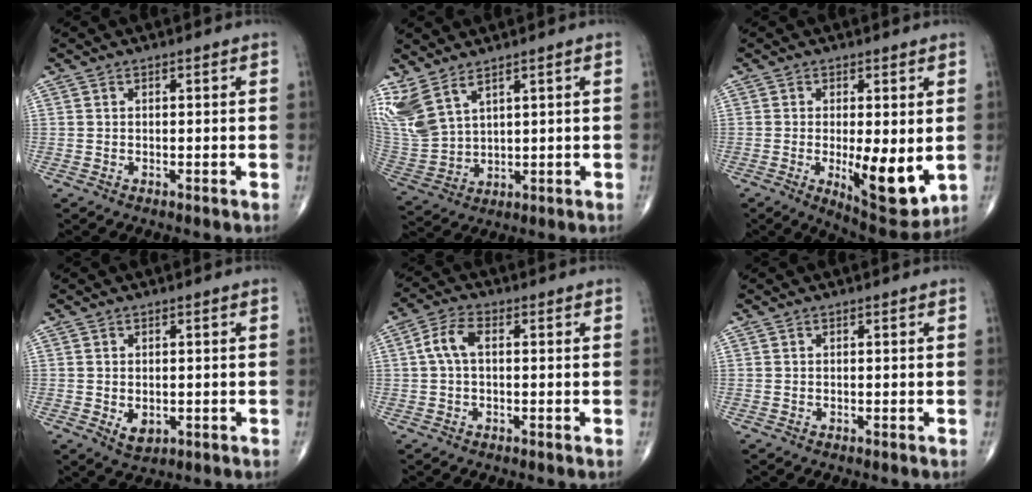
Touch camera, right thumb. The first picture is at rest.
{"total": 10.5, "force": [6.8, 4.7, 6.5], "torque": [-0.156, -0.028, 0.162]}
{"total": 10.8, "force": [-1.6, 3.8, 9.9], "torque": [-0.131, -0.028, -0.013]}
{"total": 3.1, "force": [-0.5, 2.1, 2.2], "torque": [-0.026, -0.005, 0.001]}
{"total": 4.9, "force": [0.5, 2.6, 4.2], "torque": [-0.091, 0.017, 0.005]}
{"total": 0.0}